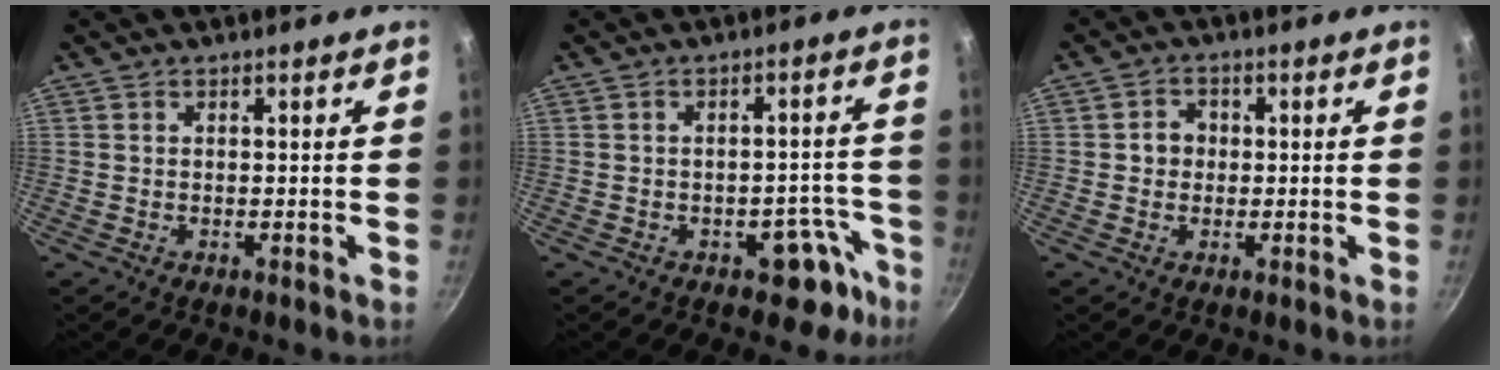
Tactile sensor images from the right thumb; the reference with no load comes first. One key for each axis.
{"total": 7.0, "fx": -4.2, "fy": 4.0, "fz": 4.0, "tx": -0.019, "ty": 0.043, "tz": -0.048}
{"total": 3.3, "fx": 0.0, "fy": 3.0, "fz": 1.4, "tx": -0.006, "ty": 0.009, "tz": -0.005}